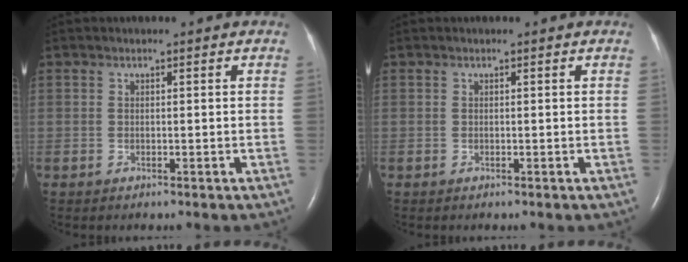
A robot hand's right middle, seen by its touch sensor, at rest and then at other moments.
{"total": 0.0}